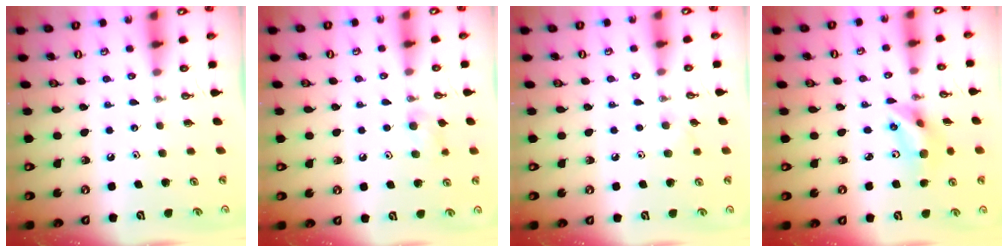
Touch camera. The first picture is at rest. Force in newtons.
{"total": 6.7, "press": 6.6, "slide": 1.5}
{"total": 6.1, "press": 5.5, "slide": 2.6}
{"total": 8.6, "press": 8.1, "slide": 2.6}